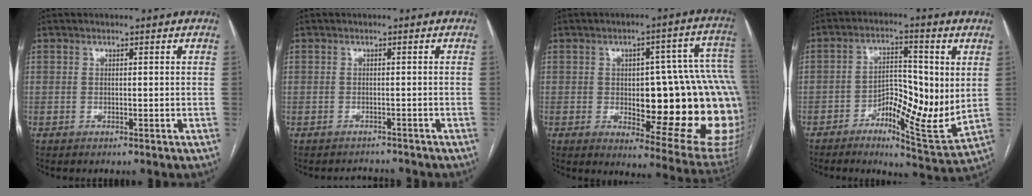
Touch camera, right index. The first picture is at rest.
{"total": 2.4, "force": [-2.3, 0.4, -0.6], "torque": [0.013, -0.006, -0.031]}
{"total": 25.7, "force": [-2.2, 7.3, 24.5], "torque": [-0.214, 0.033, -0.001]}
{"total": 10.5, "force": [-0.7, 3.7, 9.8], "torque": [-0.162, 0.005, -0.009]}